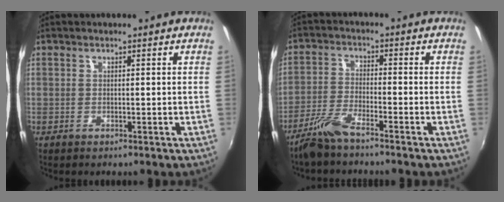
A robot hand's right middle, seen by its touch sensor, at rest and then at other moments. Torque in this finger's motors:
{"motor_torque": [0.08, -0.08, 0.13, 0.04]}